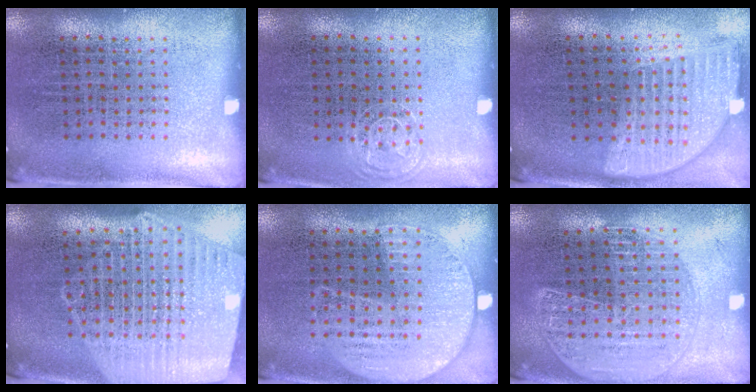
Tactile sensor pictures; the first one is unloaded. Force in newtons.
{"total": 0.6, "press": 0.6, "slide": 0.3}
{"total": 1.9, "press": 1.6, "slide": 1.1}
{"total": 2.4, "press": 2.1, "slide": 1.2}
{"total": 1.0, "press": 0.9, "slide": 0.5}
{"total": 1.7, "press": 1.6, "slide": 0.6}